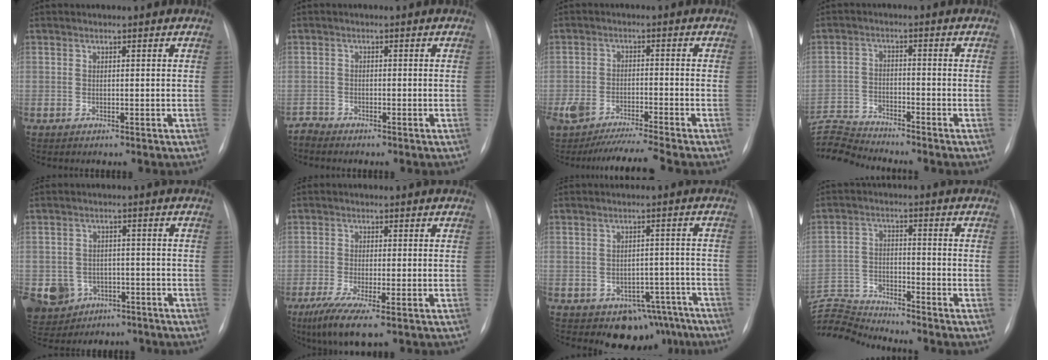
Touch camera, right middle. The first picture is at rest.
{"total": 1.5, "force": [-1.4, -0.1, -0.5], "torque": [0.012, -0.008, -0.030]}
{"total": 9.9, "force": [-9.0, -0.4, 4.1], "torque": [-0.074, -0.007, -0.155]}
{"total": 8.0, "force": [-7.9, -1.3, 0.1], "torque": [-0.013, 0.004, -0.154]}
{"total": 11.6, "force": [-6.2, 9.2, 3.3], "torque": [-0.088, 0.011, -0.084]}
{"total": 6.8, "force": [-3.9, 1.1, 5.5], "torque": [-0.103, -0.021, -0.068]}
{"total": 8.2, "force": [-6.0, 5.3, 1.8], "torque": [0.007, 0.031, -0.073]}
{"total": 8.2, "force": [-8.0, -1.8, -0.9], "torque": [0.005, 0.002, -0.154]}